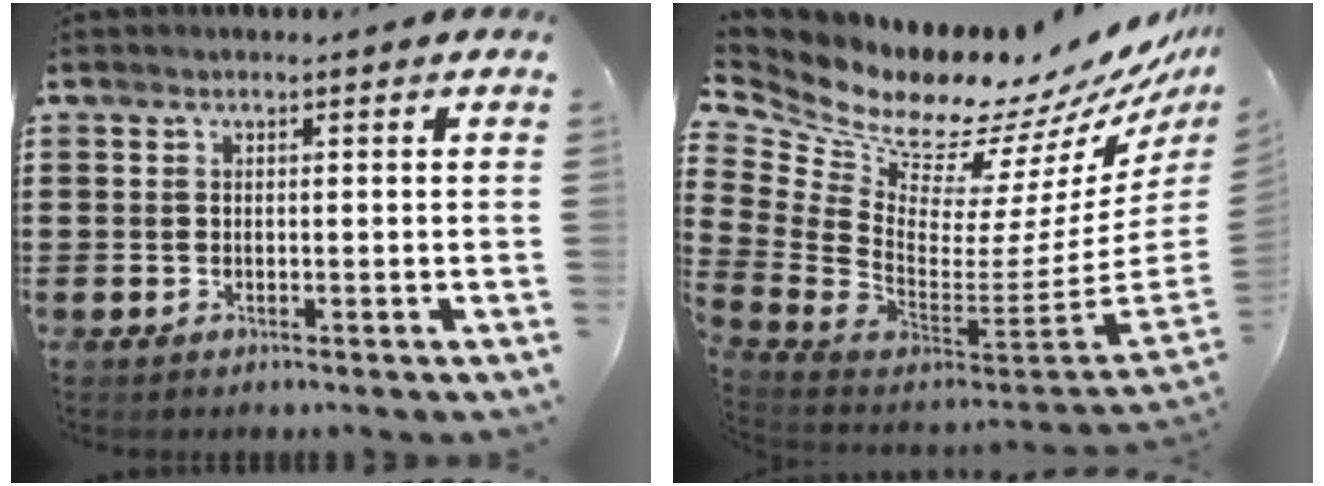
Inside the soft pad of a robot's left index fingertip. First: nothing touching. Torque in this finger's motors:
{"motor_torque": [2.14, 0.00, 0.15, -0.01]}